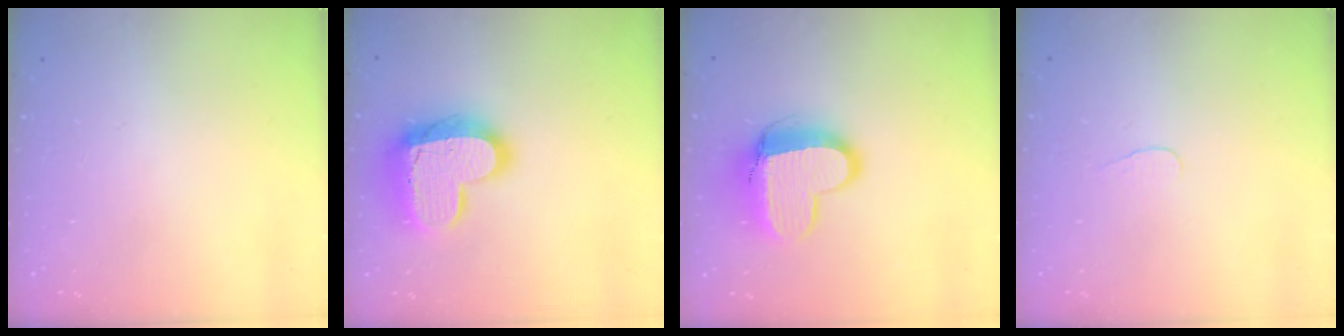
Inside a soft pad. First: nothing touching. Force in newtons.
{"total": 17.8, "press": 17.8, "slide": 1.5}
{"total": 12.5, "press": 12.5, "slide": 1.0}
{"total": 2.8, "press": 2.7, "slide": 0.3}